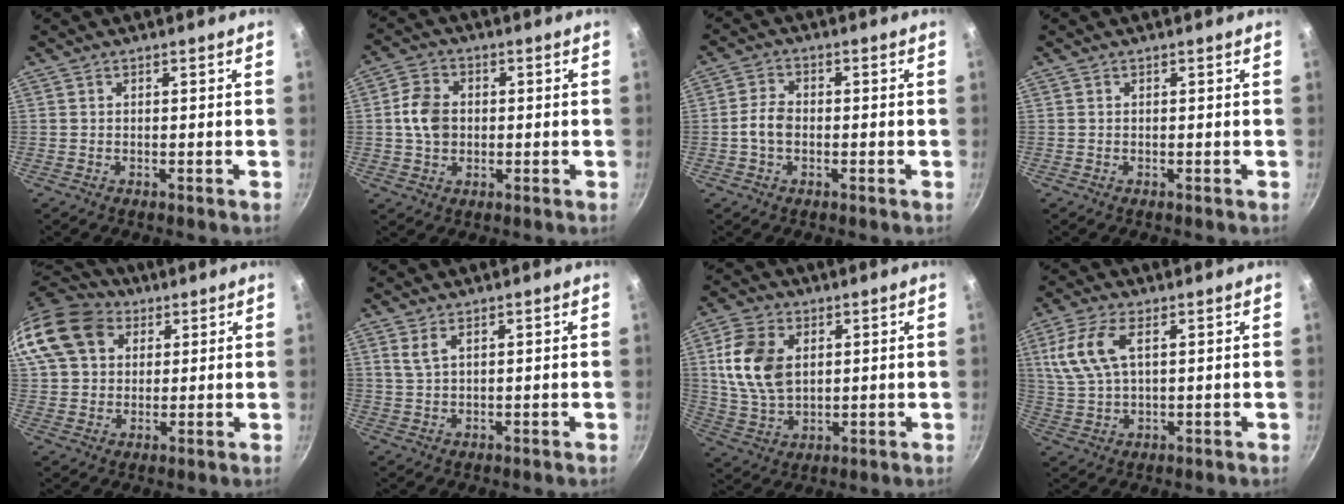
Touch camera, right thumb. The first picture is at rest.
{"total": 8.6, "force": [0.7, 6.2, 5.9], "torque": [-0.100, 0.011, 0.008]}
{"total": 4.3, "force": [-0.9, 2.9, 3.1], "torque": [-0.058, 0.021, -0.023]}
{"total": 0.0}
{"total": 17.6, "force": [6.9, 13.4, 9.1], "torque": [-0.181, 0.021, 0.119]}
{"total": 2.8, "force": [1.5, 1.2, 2.0], "torque": [-0.041, -0.006, 0.033]}
{"total": 12.5, "force": [2.9, 8.4, 8.8], "torque": [-0.154, -0.013, 0.060]}
{"total": 9.8, "force": [3.3, 4.7, 7.9], "torque": [-0.168, 0.007, 0.071]}